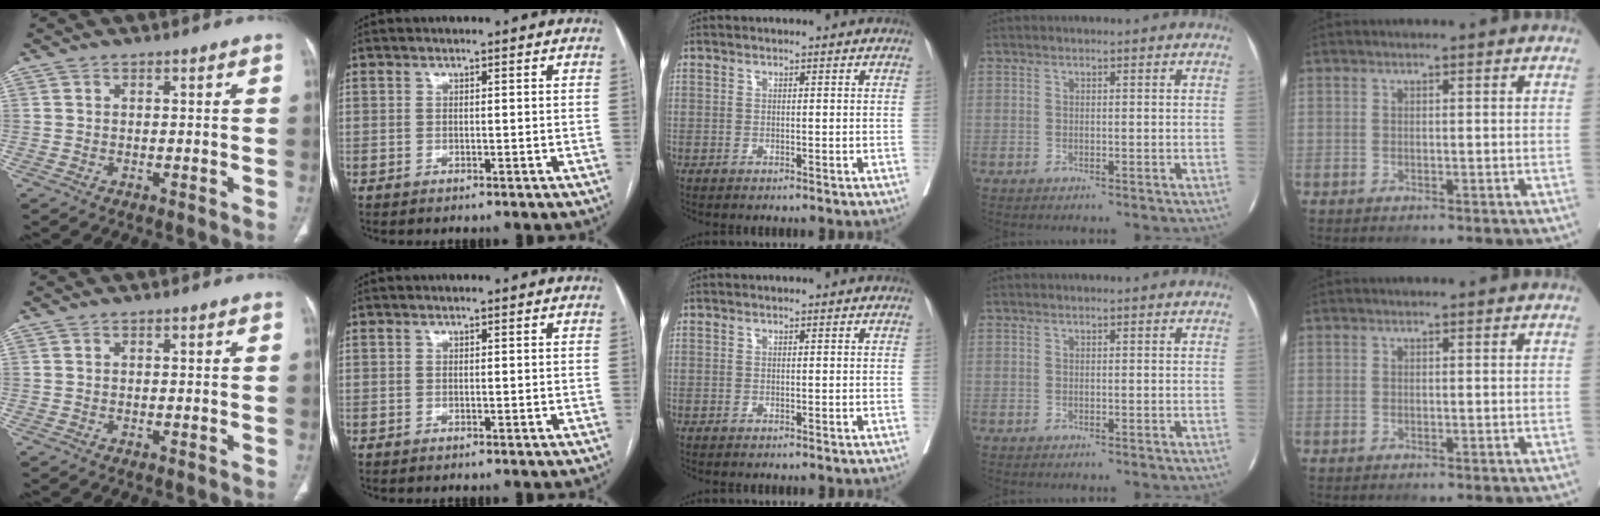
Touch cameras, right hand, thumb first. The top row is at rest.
{}